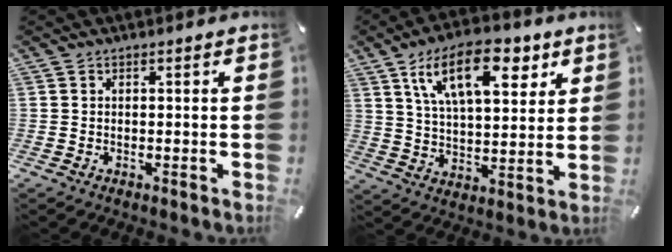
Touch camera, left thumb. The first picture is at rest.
{"total": 17.4, "force": [8.9, 8.4, 12.4], "torque": [-0.201, -0.015, 0.149]}